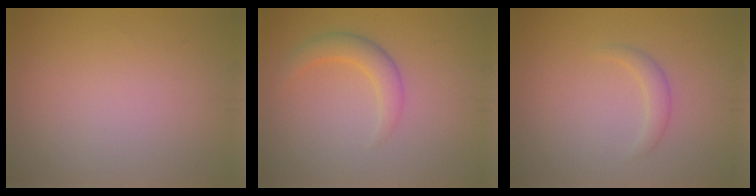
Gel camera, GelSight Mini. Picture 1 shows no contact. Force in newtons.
{"total": 2.5, "press": 2.5, "slide": 0.0}
{"total": 1.4, "press": 1.4, "slide": 0.1}